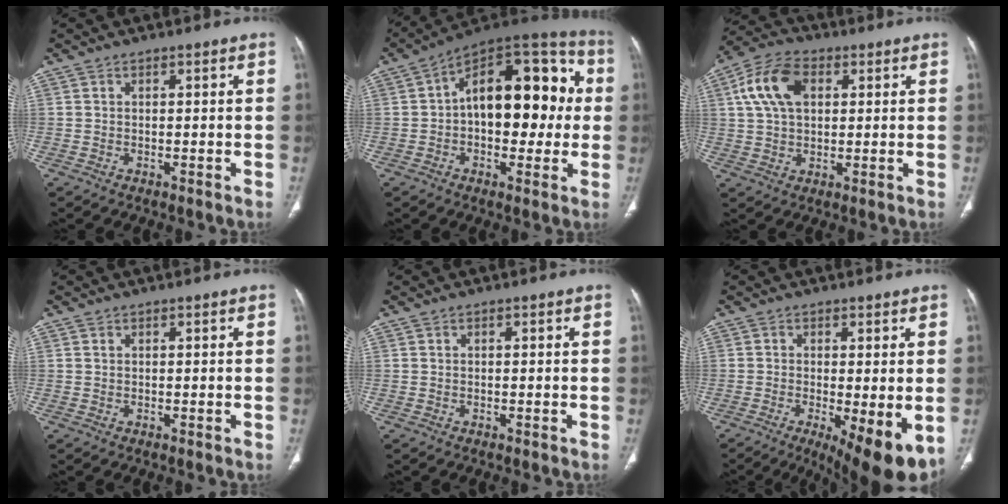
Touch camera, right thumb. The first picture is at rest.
{"total": 21.3, "force": [1.4, 12.0, 17.6], "torque": [-0.209, 0.045, 0.011]}
{"total": 11.2, "force": [3.1, 7.1, 8.1], "torque": [-0.151, 0.016, 0.051]}
{"total": 0.0}
{"total": 0.0}
{"total": 11.1, "force": [-3.3, 3.3, 10.1], "torque": [-0.148, -0.023, -0.042]}